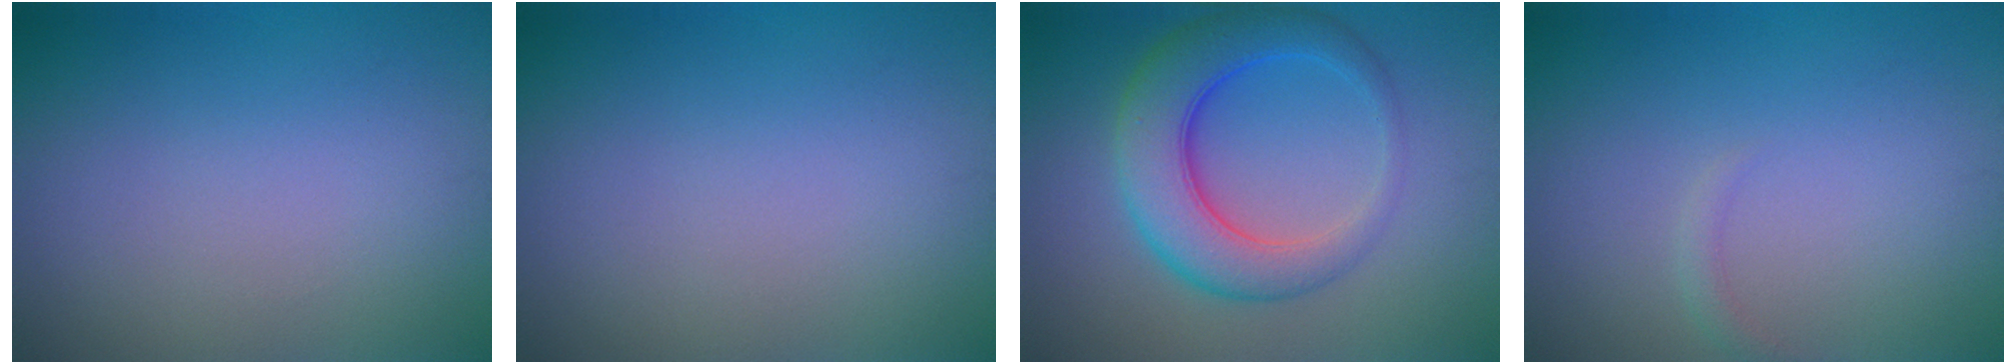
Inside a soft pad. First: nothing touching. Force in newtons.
{"total": 0.0}
{"total": 6.8, "press": 6.8, "slide": 0.2}
{"total": 0.8, "press": 0.8, "slide": 0.0}